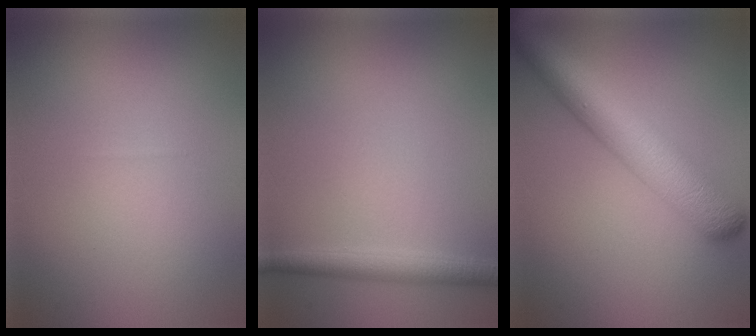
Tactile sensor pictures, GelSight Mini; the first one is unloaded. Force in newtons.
{"total": 2.2, "press": 2.2, "slide": 0.1}
{"total": 7.2, "press": 7.2, "slide": 0.3}